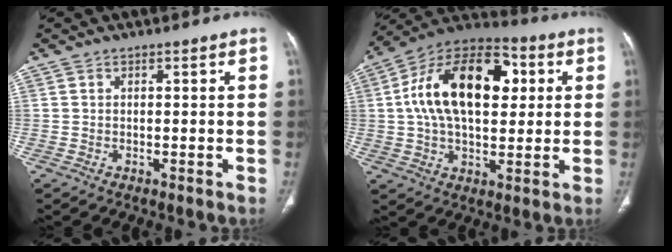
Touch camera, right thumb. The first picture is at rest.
{"total": 21.7, "force": [4.0, 12.4, 17.3], "torque": [-0.272, 0.020, 0.058]}